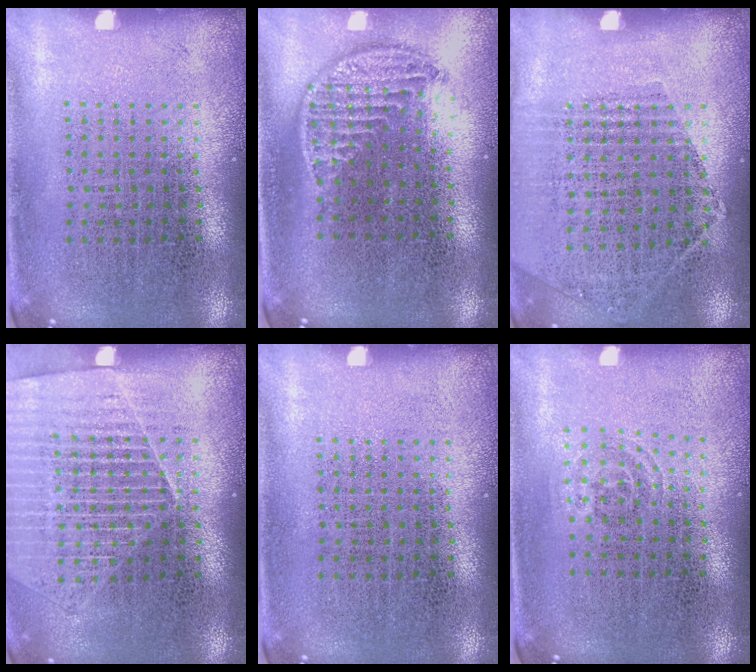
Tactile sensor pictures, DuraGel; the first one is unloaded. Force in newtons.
{"total": 1.3, "press": 1.2, "slide": 0.7}
{"total": 1.2, "press": 1.1, "slide": 0.5}
{"total": 1.3, "press": 1.3, "slide": 0.2}
{"total": 0.0}
{"total": 0.8, "press": 0.6, "slide": 0.6}